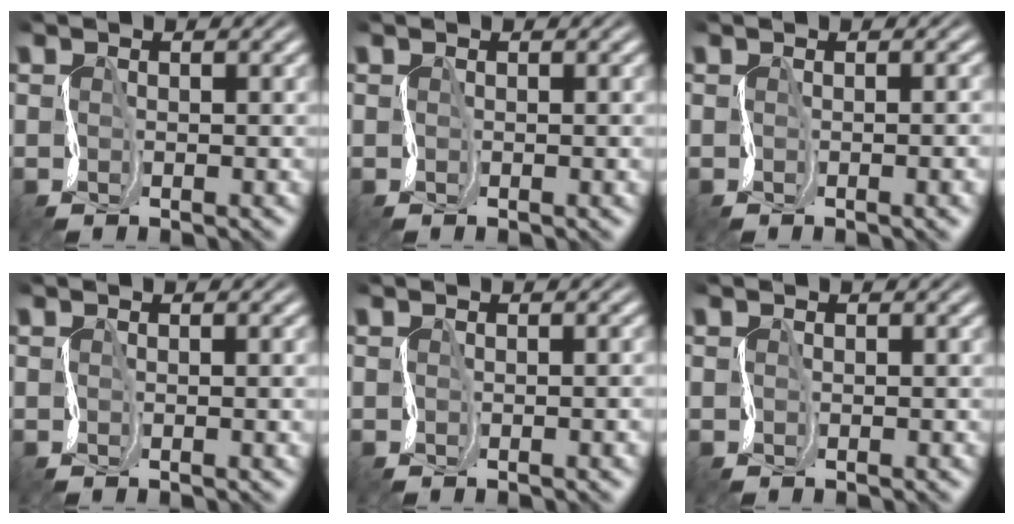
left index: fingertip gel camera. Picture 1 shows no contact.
{"total": 1.0, "force": [0.1, 0.4, 0.9], "torque": [-0.003, 0.006, 0.000]}
{"total": 5.5, "force": [-0.3, 2.6, 4.8], "torque": [-0.023, 0.017, -0.011]}
{"total": 2.2, "force": [0.3, 1.0, 2.0], "torque": [-0.015, 0.010, -0.003]}
{"total": 3.0, "force": [-0.1, 1.5, 2.7], "torque": [-0.018, 0.011, -0.006]}
{"total": 0.0}